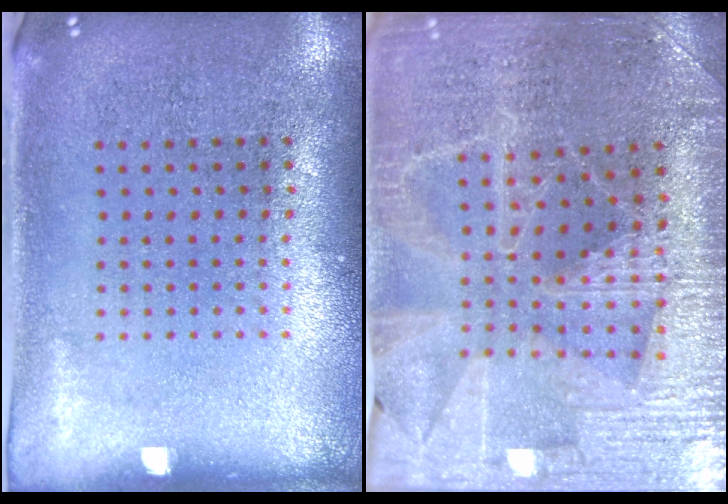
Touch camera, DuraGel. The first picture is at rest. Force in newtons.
{"total": 3.4, "press": 3.3, "slide": 0.7}